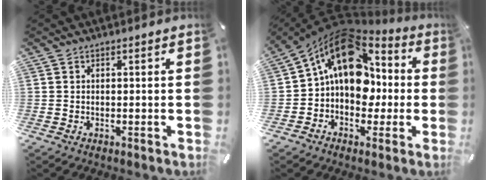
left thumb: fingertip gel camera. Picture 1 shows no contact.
{"total": 16.9, "force": [2.8, 12.4, 11.1], "torque": [-0.190, -0.016, 0.047]}